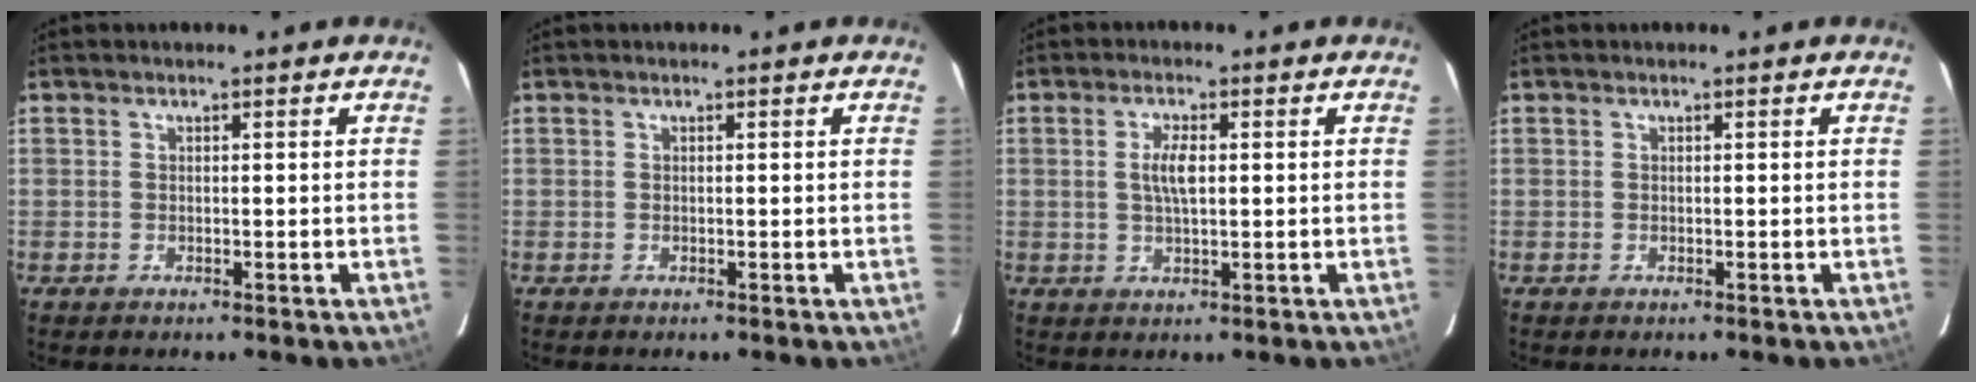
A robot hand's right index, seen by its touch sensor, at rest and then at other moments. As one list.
[{"total": 0.0}, {"total": 3.9, "force": [0.5, 1.3, 3.6], "torque": [-0.069, 0.002, 0.010]}, {"total": 0.0}]